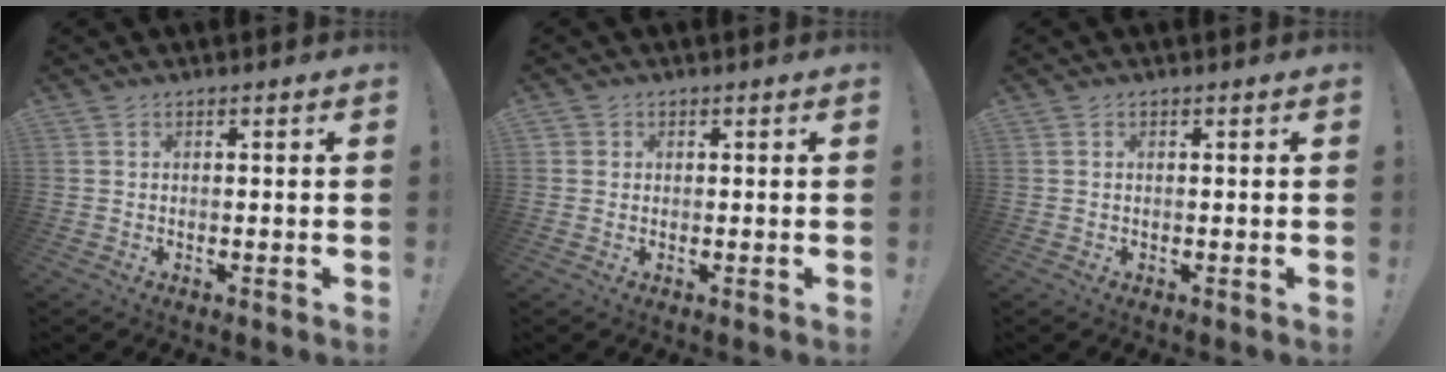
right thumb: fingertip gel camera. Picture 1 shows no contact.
{"total": 1.0, "force": [0.2, 1.0, 0.2], "torque": [-0.001, 0.000, 0.002]}
{"total": 0.0}